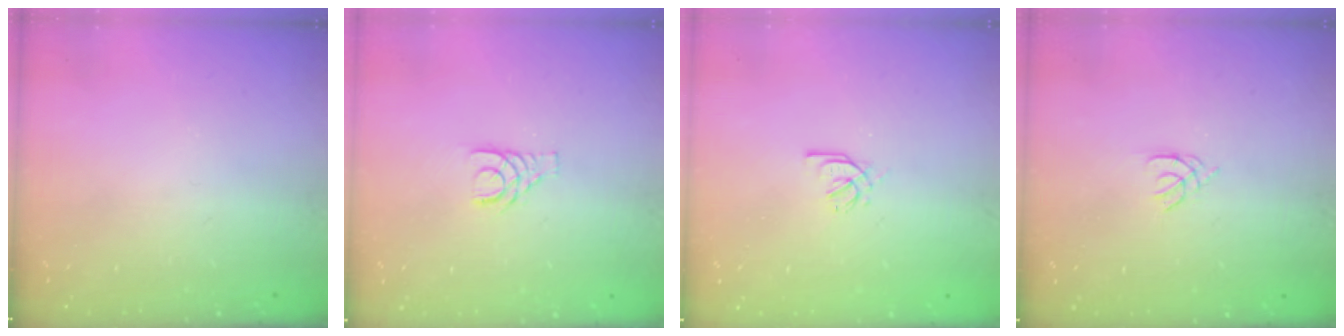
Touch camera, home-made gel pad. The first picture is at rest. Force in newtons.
{"total": 4.4, "press": 4.3, "slide": 0.4}
{"total": 1.7, "press": 1.6, "slide": 0.5}
{"total": 1.1, "press": 1.0, "slide": 0.3}